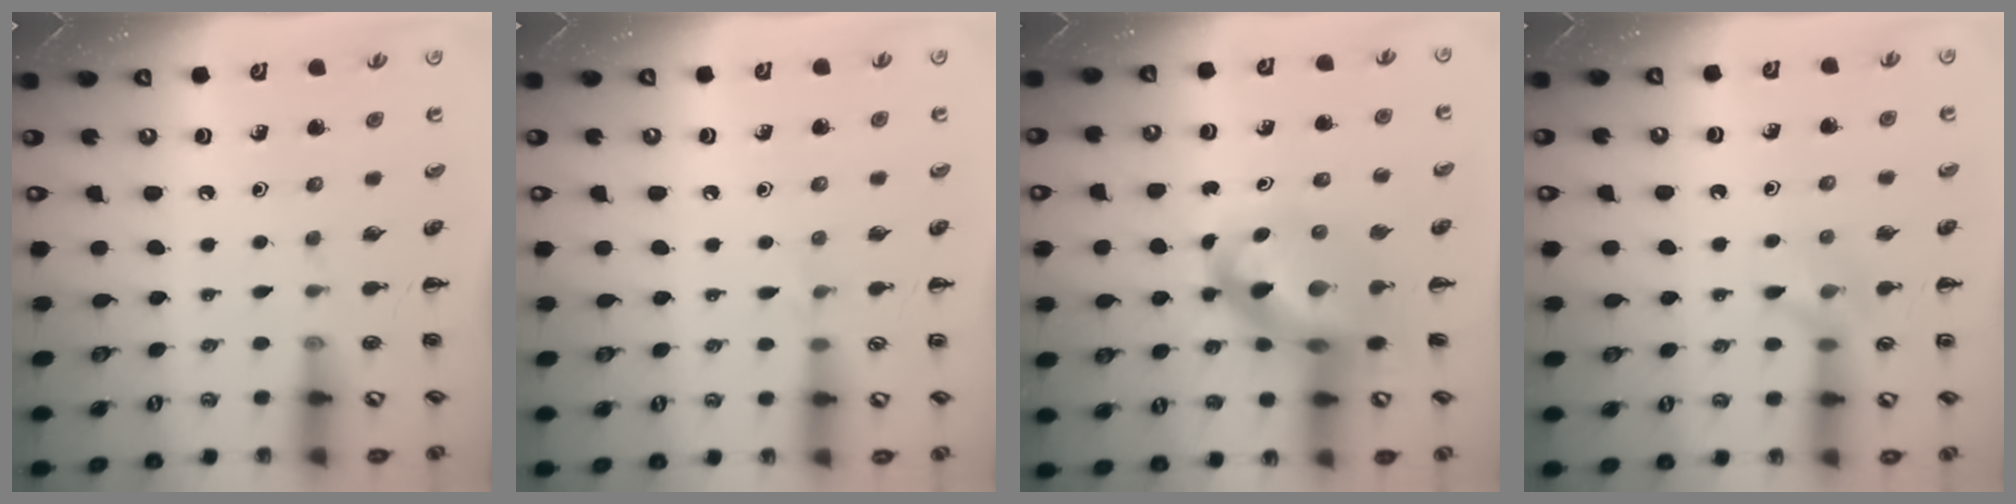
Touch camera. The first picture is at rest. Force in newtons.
{"total": 4.0, "press": 3.7, "slide": 1.3}
{"total": 10.1, "press": 9.8, "slide": 2.5}
{"total": 8.2, "press": 8.1, "slide": 0.9}